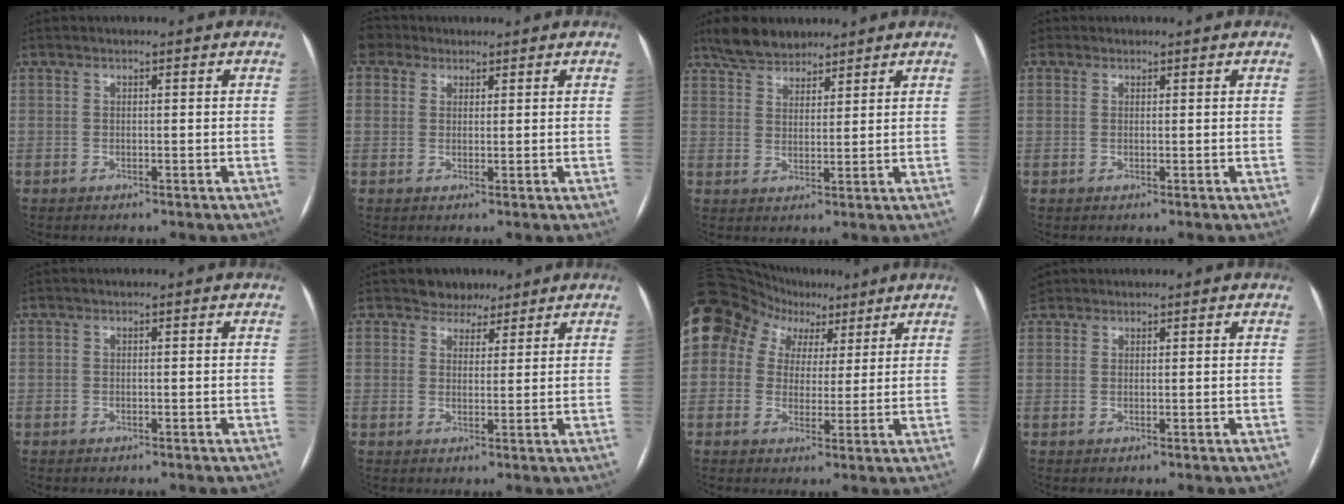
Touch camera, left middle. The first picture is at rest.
{"total": 3.7, "force": [2.6, 2.6, 0.4], "torque": [-0.014, 0.022, 0.050]}
{"total": 6.0, "force": [5.3, 2.4, 1.7], "torque": [-0.032, 0.014, 0.098]}
{"total": 1.0, "force": [0.5, 0.9, 0.2], "torque": [0.002, 0.002, 0.005]}
{"total": 0.0}
{"total": 3.8, "force": [3.1, 2.3, 0.3], "torque": [0.003, 0.003, 0.046]}
{"total": 22.4, "force": [11.4, 16.9, 9.2], "torque": [-0.256, 0.107, 0.208]}
{"total": 2.4, "force": [1.8, 1.6, 0.3], "torque": [-0.011, 0.010, 0.034]}